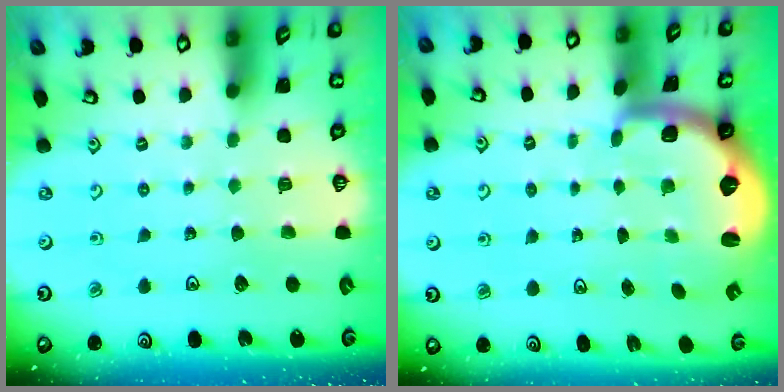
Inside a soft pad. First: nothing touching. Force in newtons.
{"total": 2.1, "press": 1.9, "slide": 0.9}